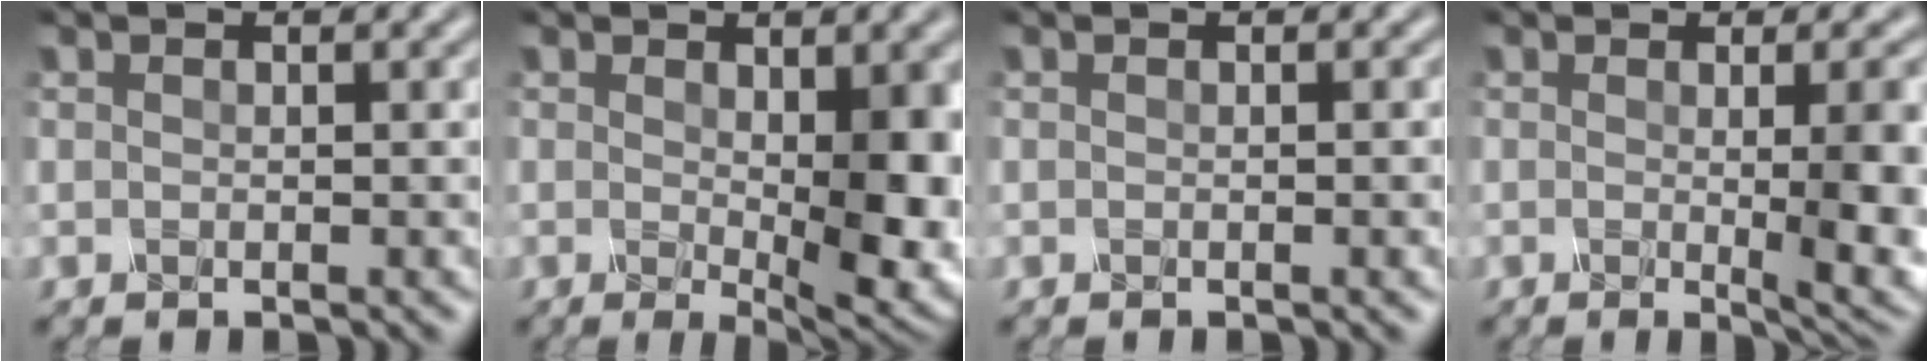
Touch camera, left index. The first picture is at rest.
{"total": 5.9, "force": [-0.1, 1.7, 5.7], "torque": [-0.075, -0.012, 0.002]}
{"total": 0.8, "force": [-0.1, 0.2, 0.8], "torque": [-0.007, 0.001, -0.002]}
{"total": 6.9, "force": [-0.4, 1.9, 6.6], "torque": [-0.063, -0.007, -0.002]}